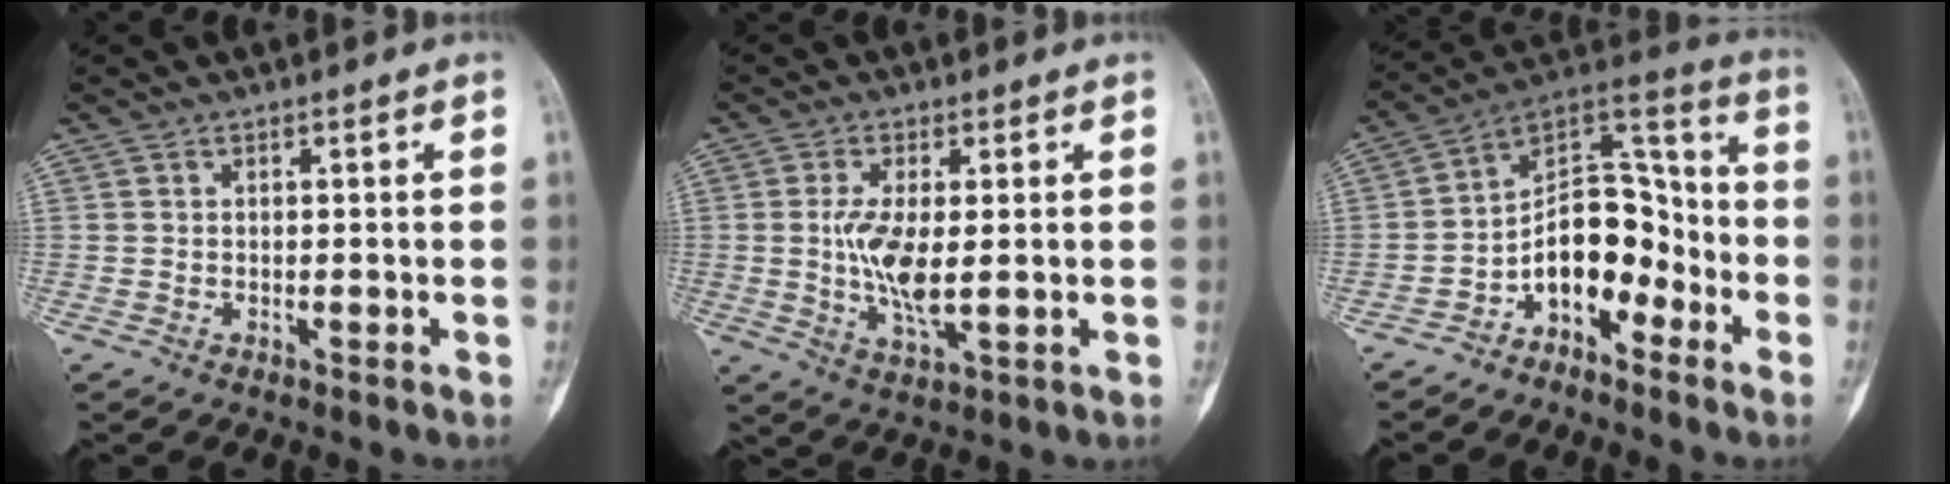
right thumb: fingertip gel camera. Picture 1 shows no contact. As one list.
[{"total": 8.0, "force": [0.2, 2.8, 7.4], "torque": [-0.155, -0.017, 0.006]}, {"total": 12.7, "force": [-5.6, 7.9, 8.2], "torque": [-0.098, 0.091, -0.103]}]